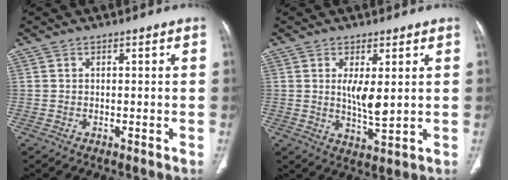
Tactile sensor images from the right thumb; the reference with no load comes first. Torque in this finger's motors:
{"motor_torque": [2.60, 2.40, 0.43, -0.49, 0.11]}